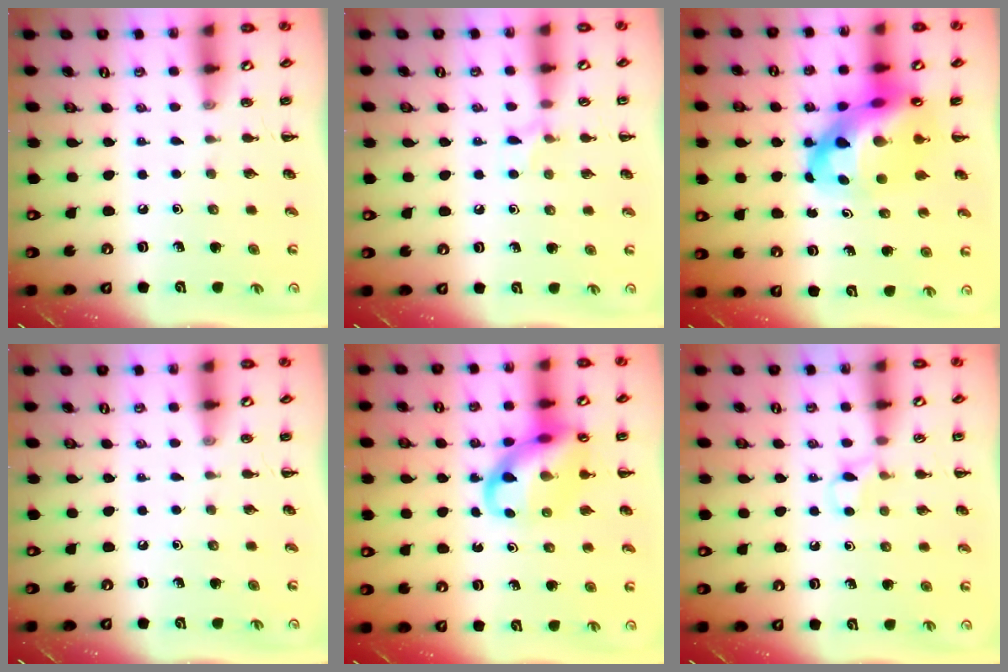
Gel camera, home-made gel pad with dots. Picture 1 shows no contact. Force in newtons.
{"total": 5.5, "press": 5.2, "slide": 2.0}
{"total": 13.8, "press": 13.3, "slide": 3.7}
{"total": 0.0}
{"total": 14.2, "press": 14.0, "slide": 2.5}
{"total": 5.5, "press": 5.2, "slide": 1.9}